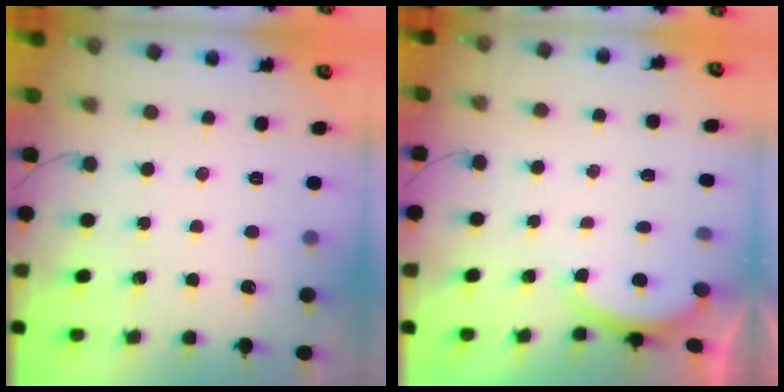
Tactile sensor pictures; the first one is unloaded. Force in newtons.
{"total": 1.3, "press": 1.2, "slide": 0.5}